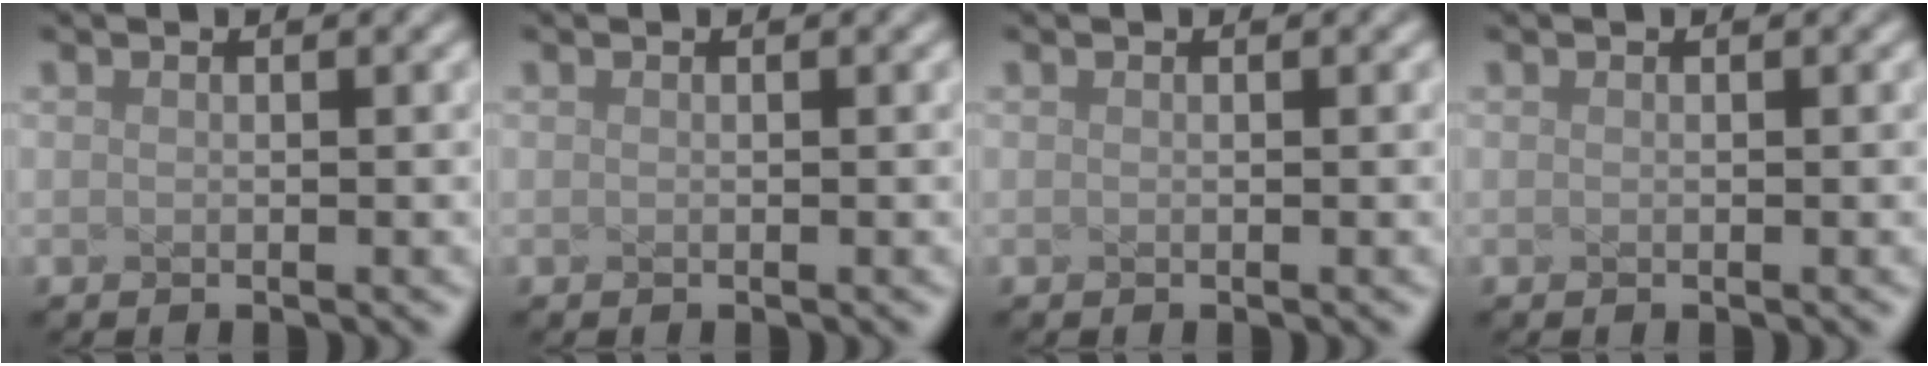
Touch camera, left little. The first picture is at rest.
{"total": 0.0}
{"total": 0.0}
{"total": 0.0}